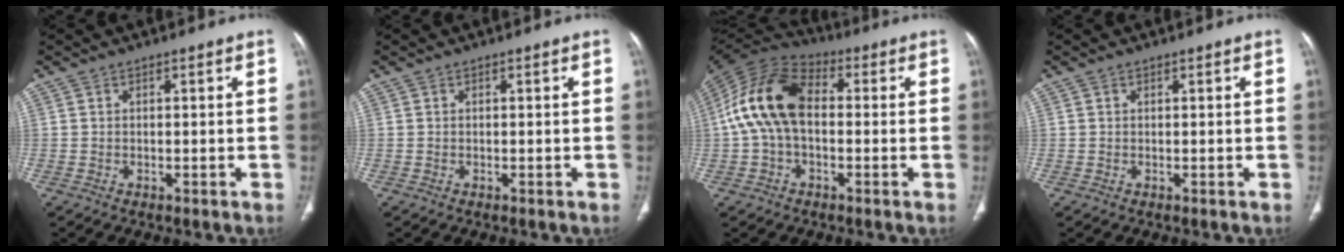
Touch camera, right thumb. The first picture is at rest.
{"total": 0.0}
{"total": 14.3, "force": [0.4, 8.9, 11.2], "torque": [-0.217, 0.037, -0.005]}
{"total": 0.0}